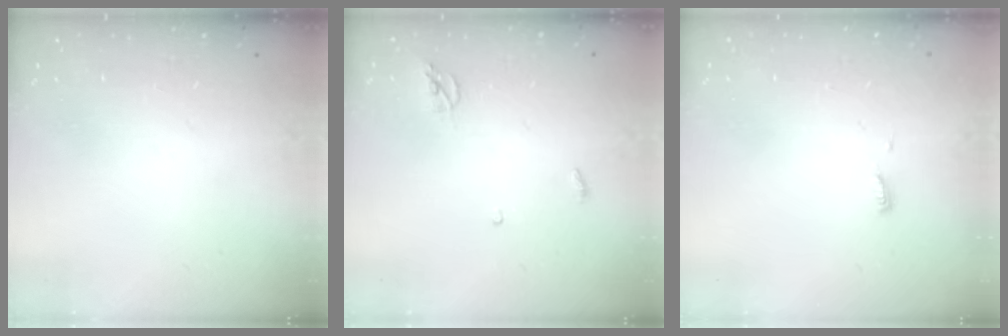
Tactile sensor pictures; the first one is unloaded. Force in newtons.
{"total": 3.8, "press": 3.8, "slide": 0.3}
{"total": 3.9, "press": 3.9, "slide": 0.5}